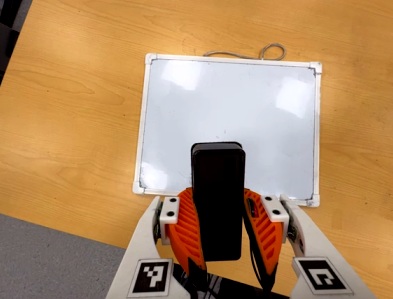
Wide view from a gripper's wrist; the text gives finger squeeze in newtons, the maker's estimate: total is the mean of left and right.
{"total": 7.8, "left": 6.8, "right": 8.7}